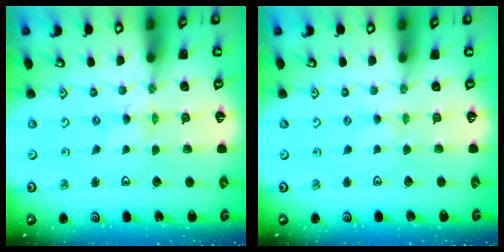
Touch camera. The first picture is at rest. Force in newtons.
{"total": 1.2, "press": 1.2, "slide": 0.4}